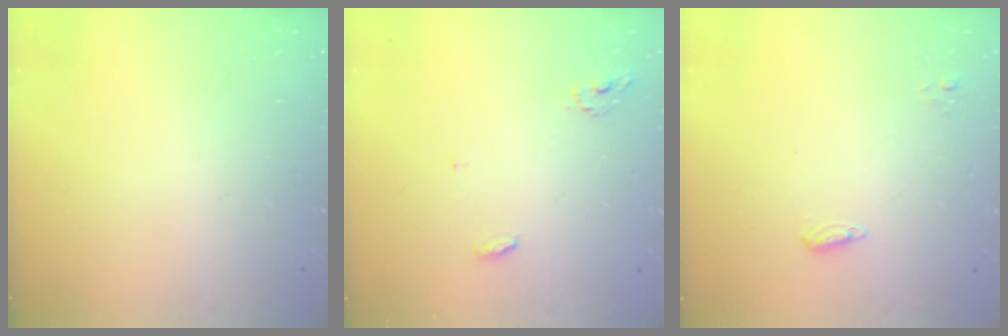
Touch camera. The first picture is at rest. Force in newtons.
{"total": 3.6, "press": 3.5, "slide": 0.3}
{"total": 5.2, "press": 5.1, "slide": 1.0}